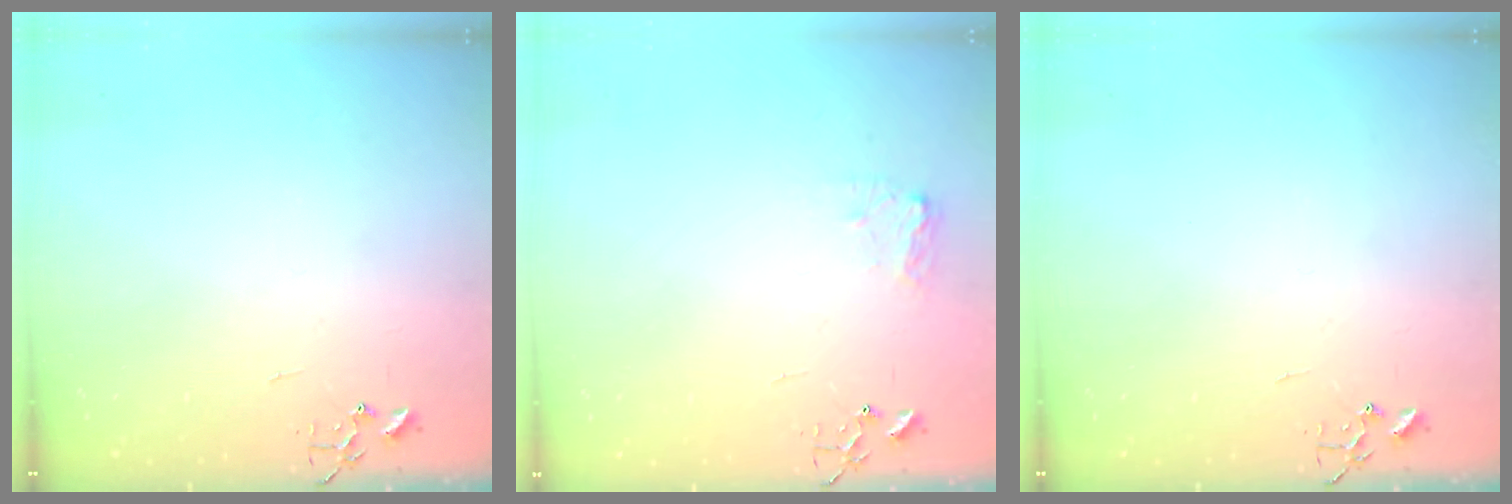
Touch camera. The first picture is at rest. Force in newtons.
{"total": 6.6, "press": 6.6, "slide": 0.2}
{"total": 0.0}